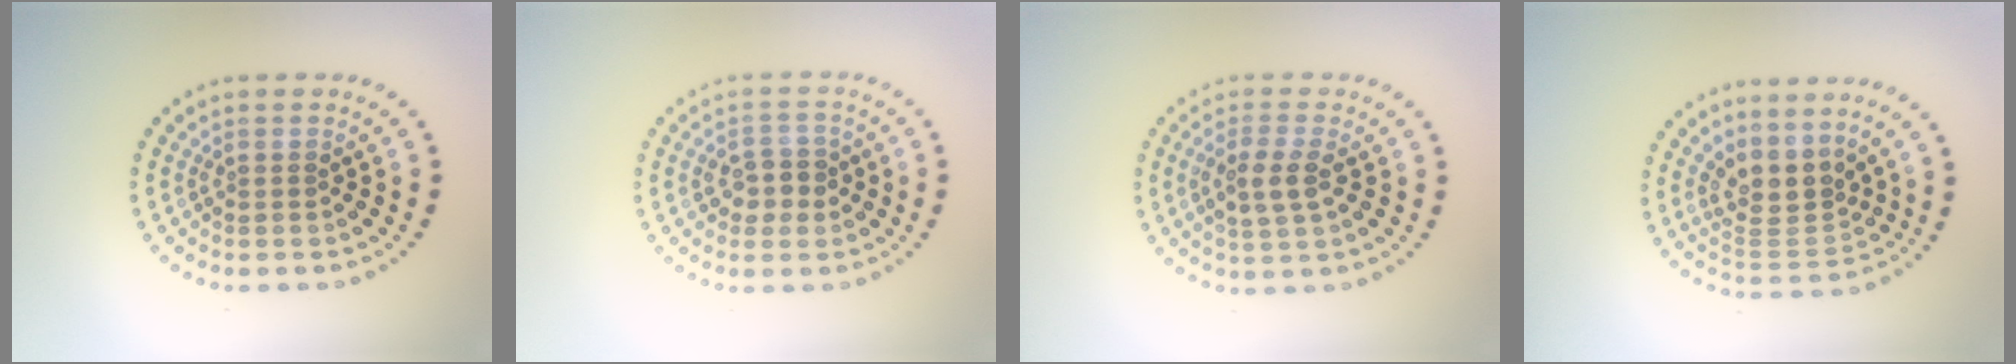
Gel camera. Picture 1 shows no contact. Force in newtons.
{"total": 2.8, "press": 2.8, "slide": 0.4}
{"total": 3.0, "press": 2.8, "slide": 0.9}
{"total": 3.8, "press": 3.2, "slide": 2.0}